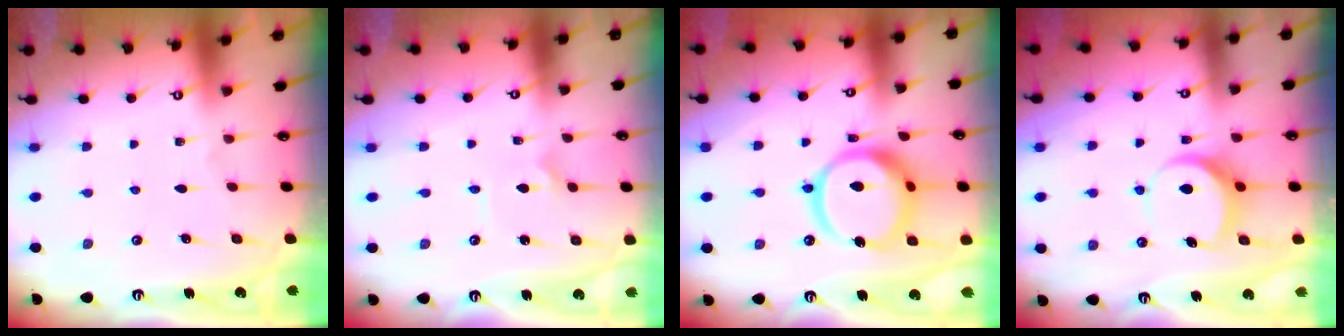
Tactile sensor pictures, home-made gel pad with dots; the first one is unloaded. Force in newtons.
{"total": 1.6, "press": 1.5, "slide": 0.2}
{"total": 17.4, "press": 17.3, "slide": 2.0}
{"total": 5.9, "press": 5.8, "slide": 0.7}